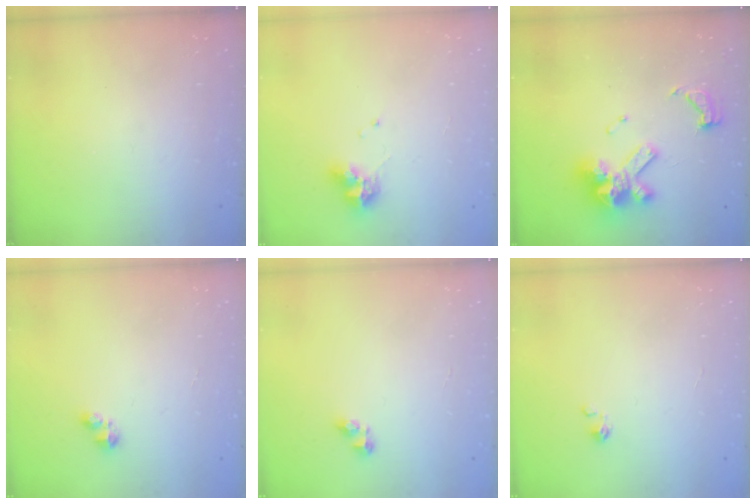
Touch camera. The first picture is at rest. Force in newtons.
{"total": 9.6, "press": 9.6, "slide": 0.8}
{"total": 16.5, "press": 16.4, "slide": 1.8}
{"total": 2.7, "press": 2.6, "slide": 0.5}
{"total": 3.5, "press": 3.5, "slide": 0.4}
{"total": 0.0}